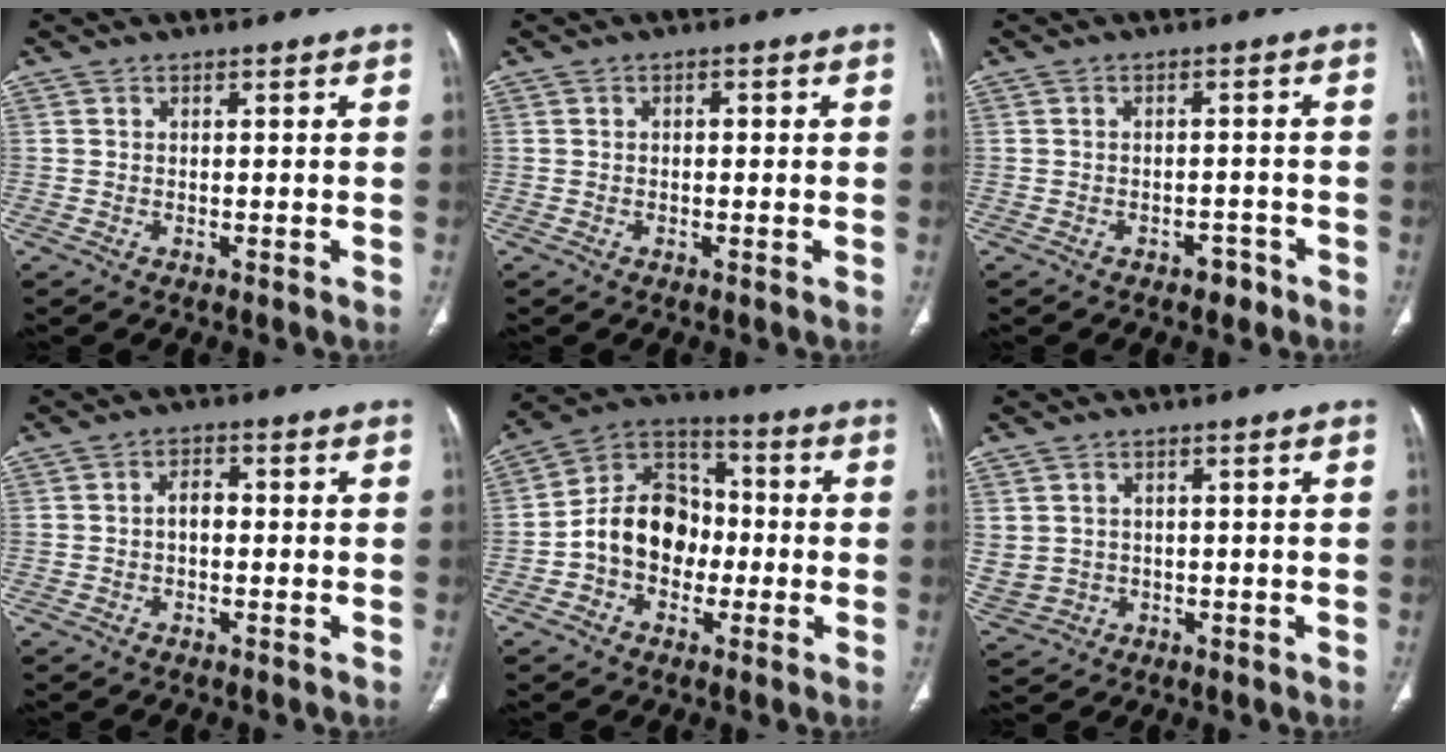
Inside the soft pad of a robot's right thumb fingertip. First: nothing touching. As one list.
[{"total": 1.1, "force": [0.0, 0.7, 0.8], "torque": [-0.007, 0.003, -0.004]}, {"total": 2.7, "force": [-1.8, 1.6, 1.1], "torque": [-0.007, 0.014, -0.020]}, {"total": 2.8, "force": [-0.4, 1.8, 2.1], "torque": [-0.027, 0.012, -0.011]}, {"total": 13.7, "force": [-2.1, 10.7, 8.4], "torque": [-0.107, 0.043, -0.048]}, {"total": 7.0, "force": [0.2, 6.4, 2.7], "torque": [-0.076, 0.008, 0.028]}]